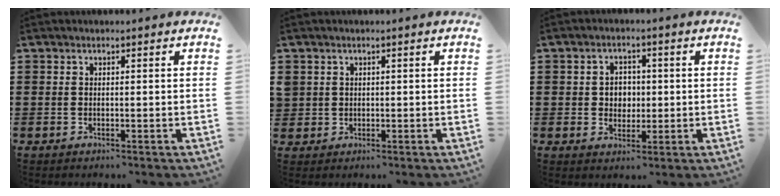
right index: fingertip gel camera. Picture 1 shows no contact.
{"total": 1.2, "force": [0.3, 1.2, 0.1], "torque": [-0.009, 0.004, 0.006]}
{"total": 3.2, "force": [0.1, 2.9, 1.2], "torque": [-0.027, 0.007, -0.005]}